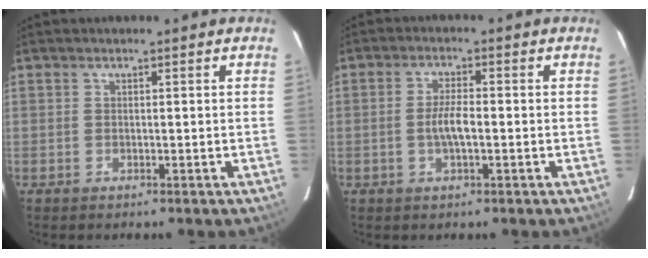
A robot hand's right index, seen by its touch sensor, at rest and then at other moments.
{"total": 4.1, "force": [-0.9, 1.0, 3.9], "torque": [-0.075, 0.002, -0.015]}